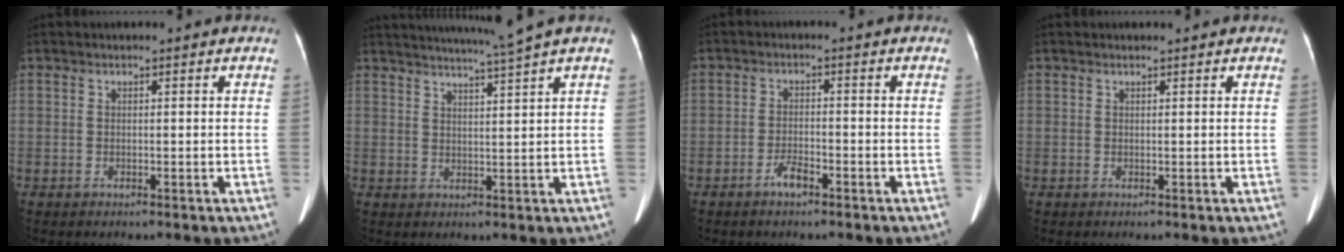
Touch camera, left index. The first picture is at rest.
{"total": 7.2, "force": [6.0, -2.3, 3.1], "torque": [-0.048, -0.006, 0.092]}
{"total": 2.6, "force": [-1.8, 0.7, 1.7], "torque": [-0.035, 0.000, -0.034]}
{"total": 0.6, "force": [0.6, 0.1, 0.1], "torque": [-0.007, 0.004, 0.010]}